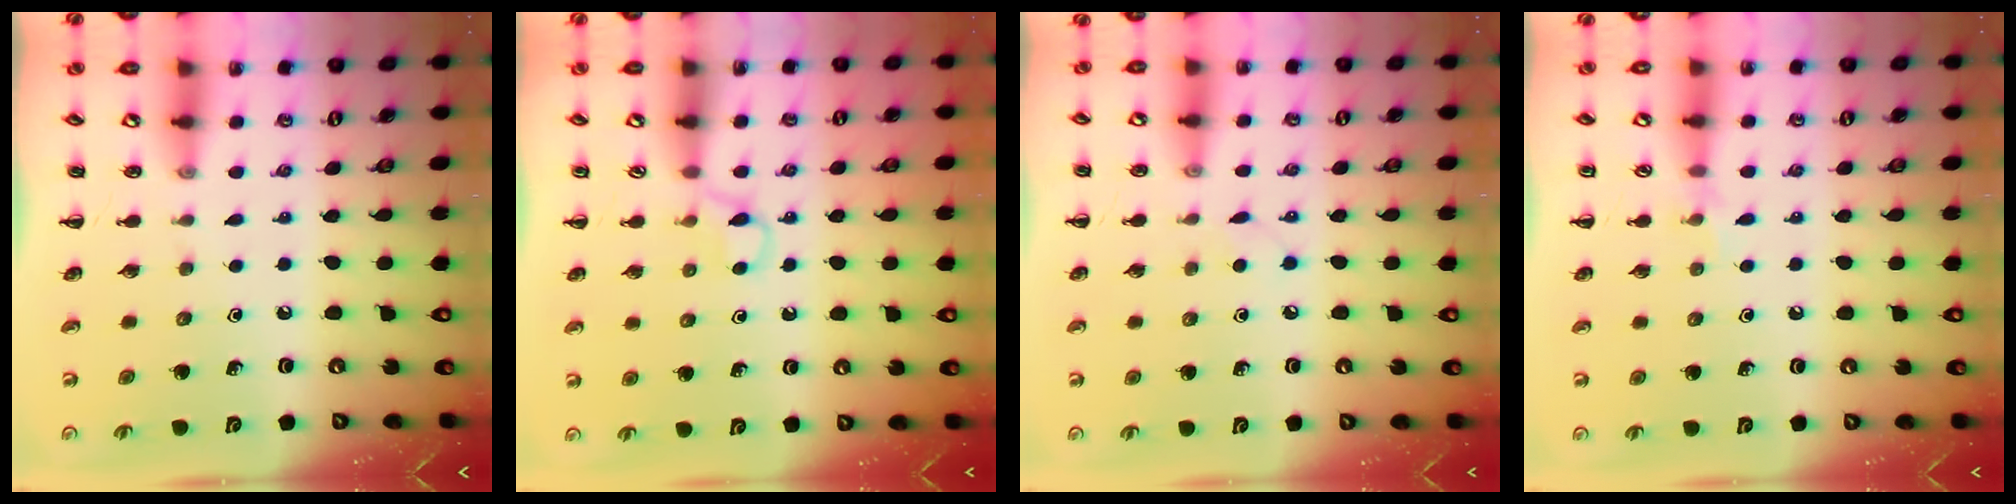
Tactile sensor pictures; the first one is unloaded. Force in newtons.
{"total": 2.8, "press": 2.6, "slide": 1.0}
{"total": 2.7, "press": 2.6, "slide": 0.9}
{"total": 3.9, "press": 3.7, "slide": 1.2}